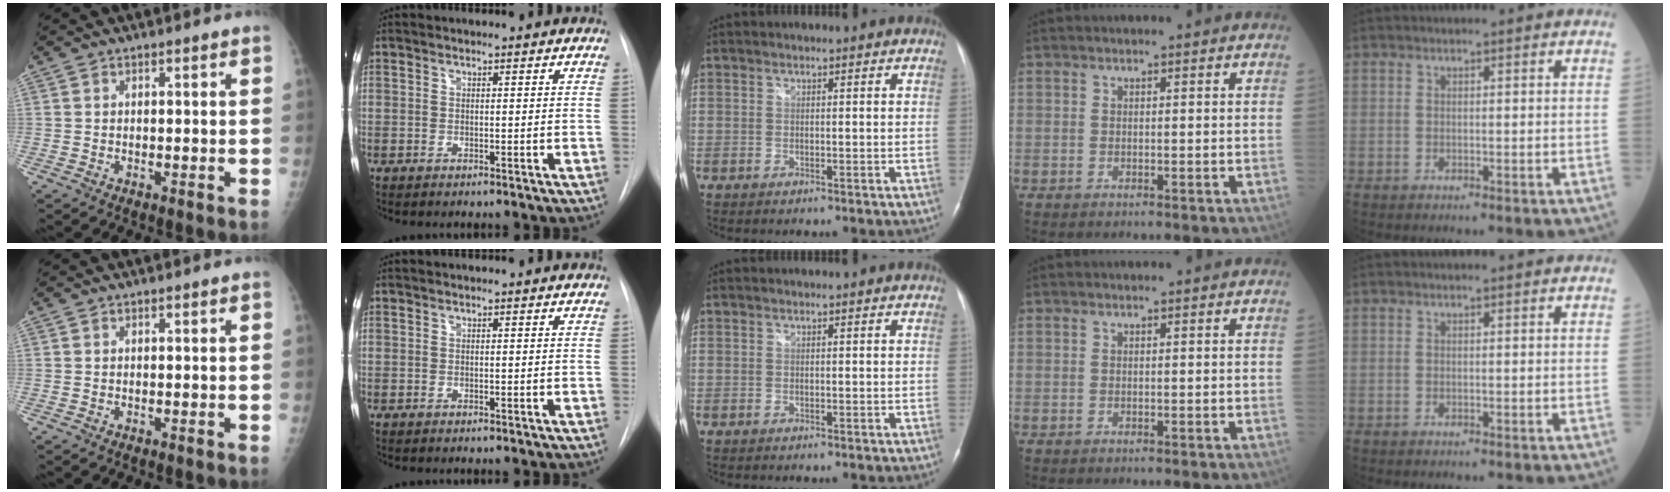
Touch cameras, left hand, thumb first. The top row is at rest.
{}